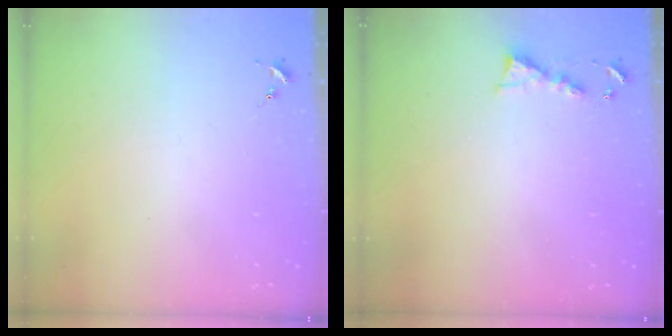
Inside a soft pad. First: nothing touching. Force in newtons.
{"total": 4.9, "press": 4.9, "slide": 0.5}